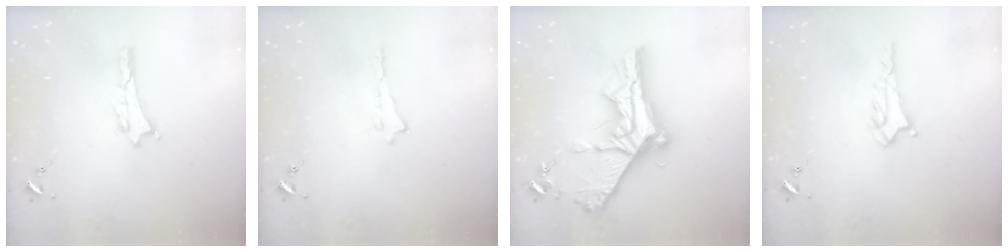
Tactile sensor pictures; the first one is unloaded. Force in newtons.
{"total": 0.0}
{"total": 10.0, "press": 9.9, "slide": 1.3}
{"total": 1.6, "press": 1.6, "slide": 0.1}